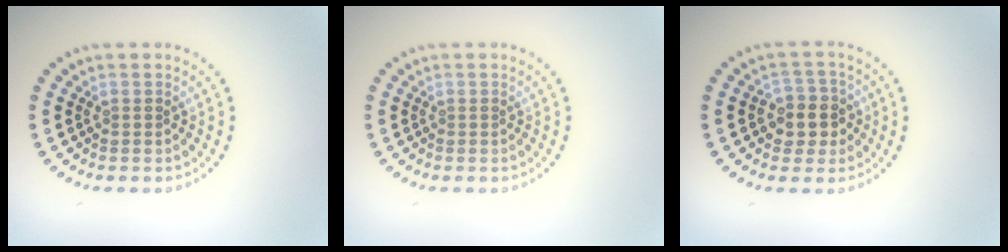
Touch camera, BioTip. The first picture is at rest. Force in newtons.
{"total": 0.0}
{"total": 3.0, "press": 2.8, "slide": 1.2}